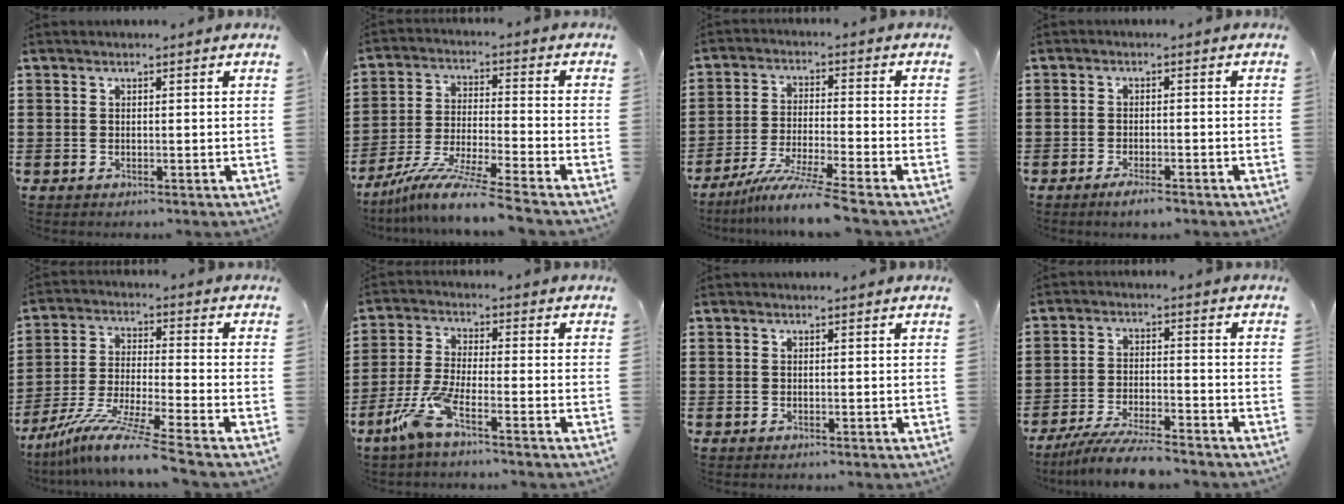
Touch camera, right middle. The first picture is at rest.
{"total": 9.2, "force": [-7.8, -0.3, 4.8], "torque": [-0.093, -0.007, -0.154]}
{"total": 7.1, "force": [-6.0, -0.6, 3.9], "torque": [-0.078, -0.020, -0.115]}
{"total": 2.1, "force": [-1.6, 0.2, 1.3], "torque": [-0.023, 0.001, -0.030]}
{"total": 9.7, "force": [-8.0, -0.3, 5.6], "torque": [-0.108, -0.006, -0.159]}
{"total": 6.7, "force": [-4.2, 0.9, 5.1], "torque": [-0.131, -0.014, -0.085]}
{"total": 0.0}
{"total": 6.5, "force": [-5.9, 0.3, 2.7], "torque": [-0.060, -0.009, -0.113]}